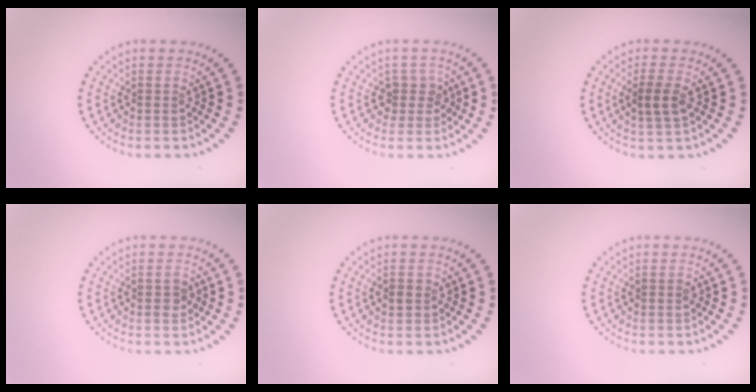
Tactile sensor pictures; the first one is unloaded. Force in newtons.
{"total": 1.9, "press": 1.5, "slide": 1.1}
{"total": 2.1, "press": 2.0, "slide": 0.7}
{"total": 1.4, "press": 1.4, "slide": 0.3}
{"total": 1.2, "press": 1.1, "slide": 0.4}
{"total": 0.8, "press": 0.8, "slide": 0.1}